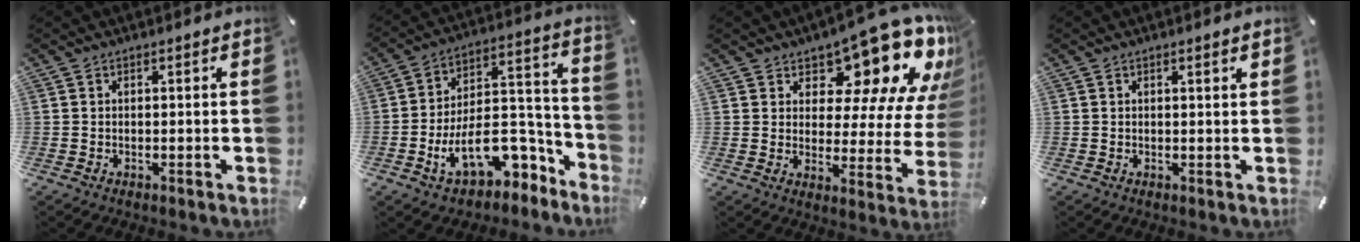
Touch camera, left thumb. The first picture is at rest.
{"total": 16.2, "force": [-6.2, 10.3, 10.9], "torque": [-0.159, 0.010, -0.093]}
{"total": 17.3, "force": [12.4, 7.9, 9.2], "torque": [-0.113, -0.112, 0.205]}
{"total": 1.3, "force": [0.5, 0.0, 1.2], "torque": [-0.024, 0.000, 0.008]}